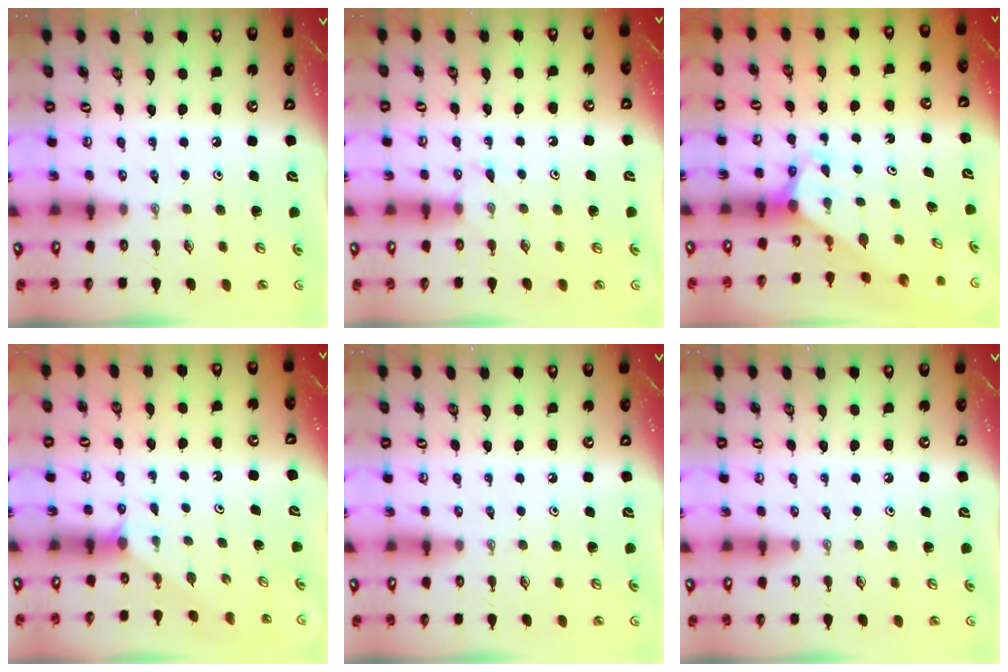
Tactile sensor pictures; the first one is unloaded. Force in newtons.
{"total": 4.9, "press": 4.9, "slide": 0.6}
{"total": 3.1, "press": 3.1, "slide": 0.2}
{"total": 1.4, "press": 1.4, "slide": 0.1}
{"total": 0.0}
{"total": 0.0}